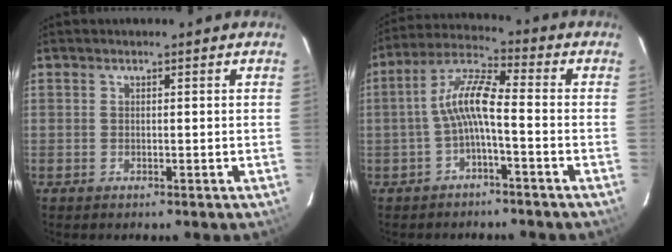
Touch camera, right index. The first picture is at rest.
{"total": 7.9, "force": [-2.3, 1.5, 7.5], "torque": [-0.167, 0.020, -0.044]}